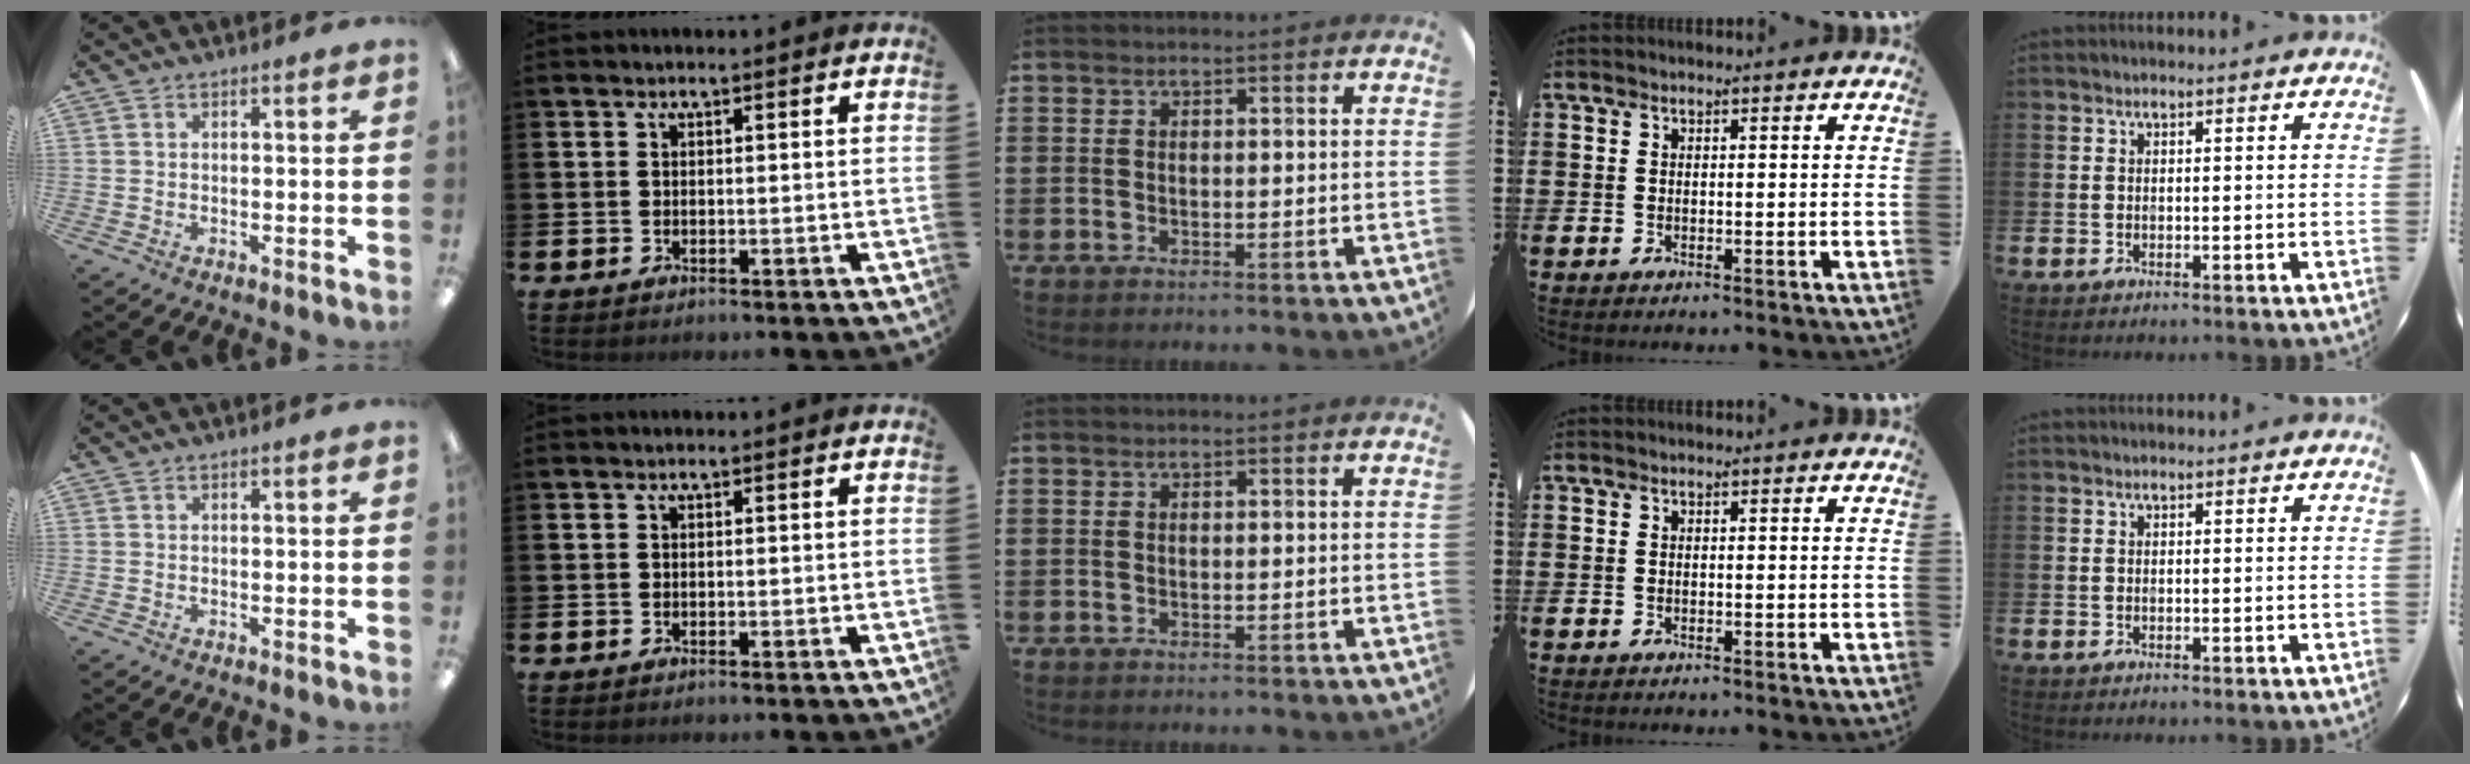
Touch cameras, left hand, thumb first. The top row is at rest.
{}